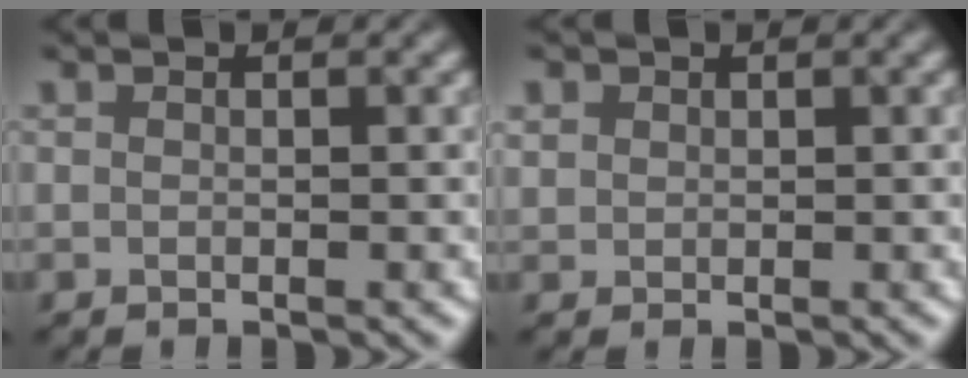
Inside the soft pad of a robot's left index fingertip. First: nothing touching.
{"total": 1.1, "force": [0.6, 0.9, 0.2], "torque": [-0.003, 0.000, 0.013]}